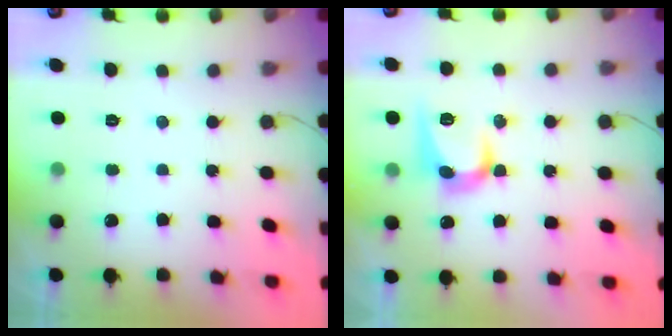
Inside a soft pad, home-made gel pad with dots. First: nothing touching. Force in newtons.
{"total": 11.0, "press": 11.0, "slide": 0.7}